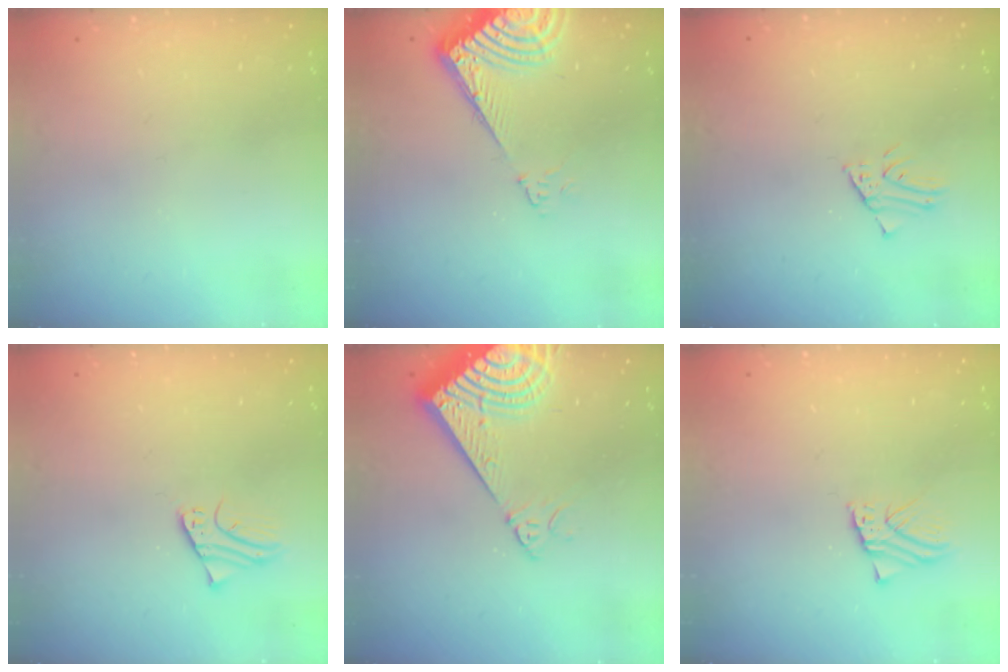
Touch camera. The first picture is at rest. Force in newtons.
{"total": 8.4, "press": 8.3, "slide": 1.0}
{"total": 1.6, "press": 1.6, "slide": 0.1}
{"total": 2.0, "press": 2.0, "slide": 0.1}
{"total": 14.0, "press": 13.8, "slide": 2.1}
{"total": 1.4, "press": 1.4, "slide": 0.1}